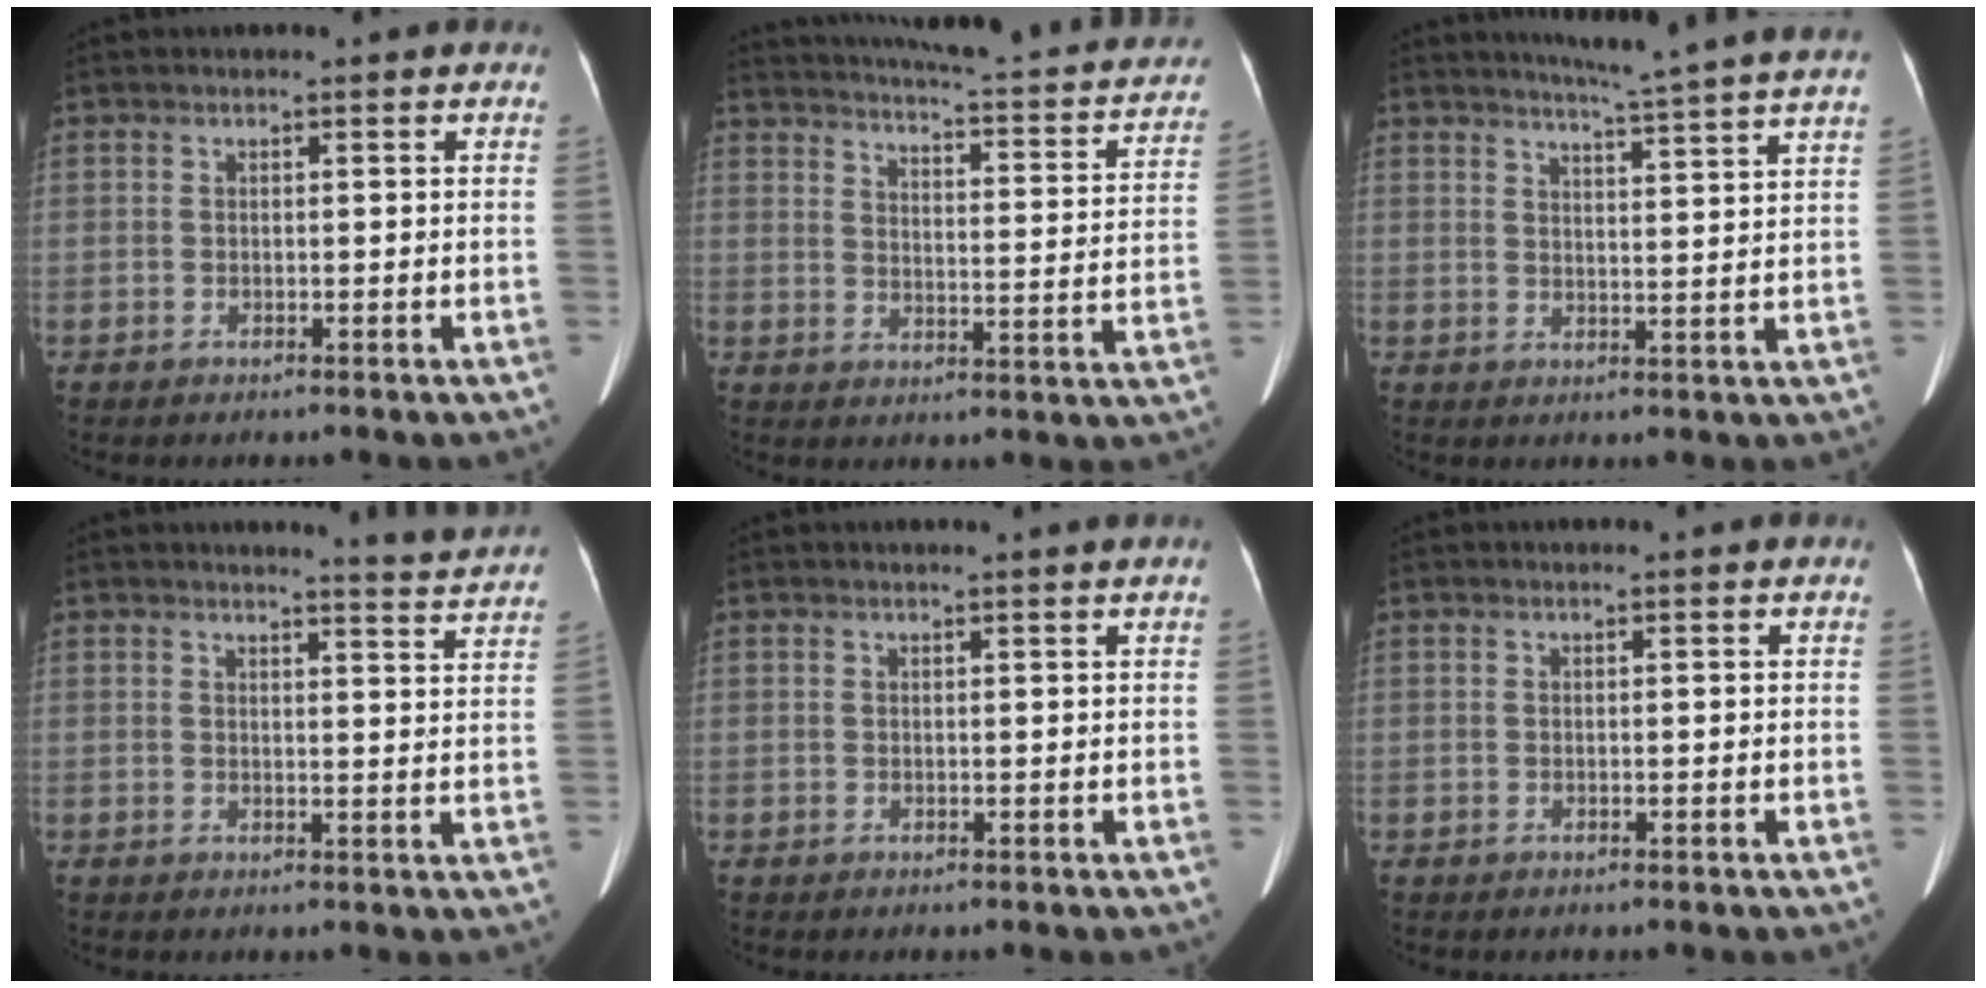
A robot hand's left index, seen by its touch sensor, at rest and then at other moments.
{"total": 23.5, "force": [20.2, 4.3, 11.3], "torque": [-0.160, -0.025, 0.233]}
{"total": 14.0, "force": [12.7, -1.8, 5.6], "torque": [-0.090, -0.037, 0.148]}
{"total": 5.4, "force": [5.2, -1.0, 0.4], "torque": [-0.020, -0.024, 0.053]}
{"total": 1.2, "force": [1.0, -0.4, 0.5], "torque": [-0.015, -0.002, 0.020]}
{"total": 0.0}